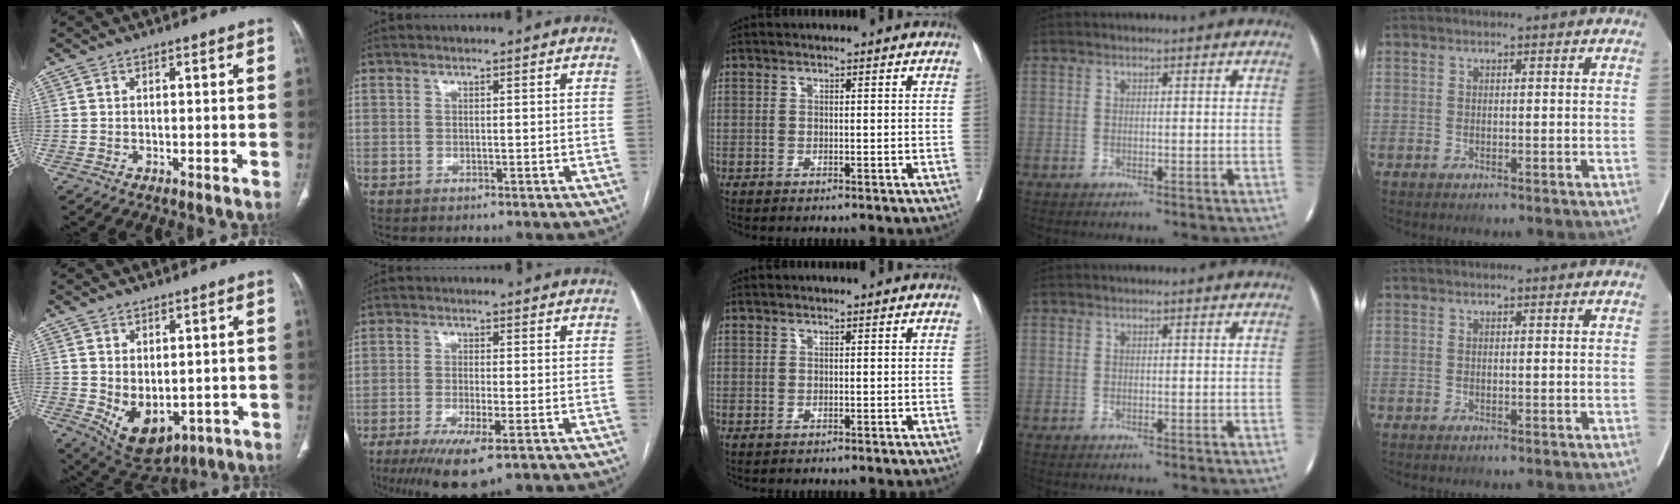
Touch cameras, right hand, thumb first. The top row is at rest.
{"thumb": {"total": 9.7, "force": [-1.6, 6.1, 7.3], "torque": [-0.100, -0.006, 0.005]}, "index": {"total": 8.1, "force": [-4.6, 1.2, 6.6], "torque": [-0.118, -0.022, -0.074]}}